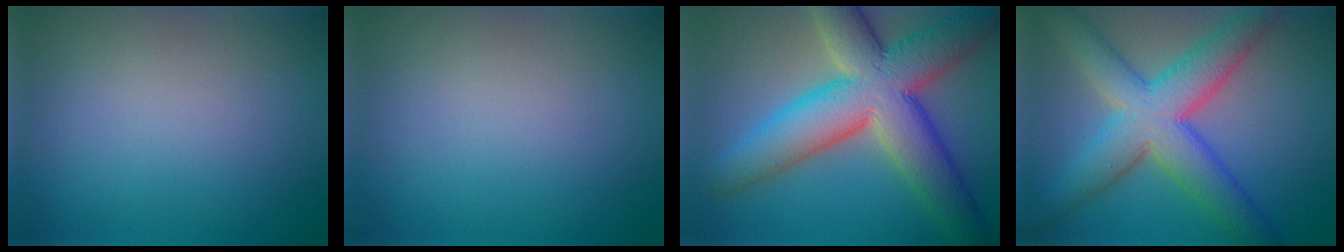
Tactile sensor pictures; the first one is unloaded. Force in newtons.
{"total": 0.0}
{"total": 11.5, "press": 11.5, "slide": 0.5}
{"total": 8.4, "press": 8.4, "slide": 0.5}